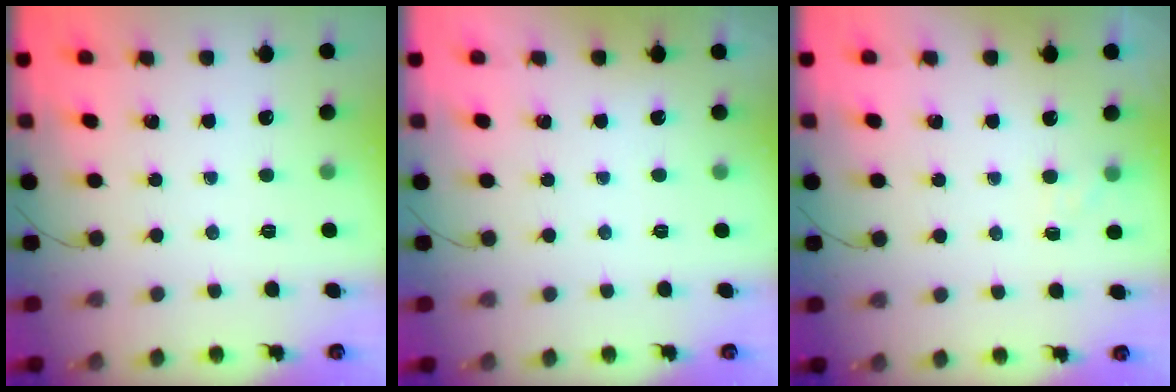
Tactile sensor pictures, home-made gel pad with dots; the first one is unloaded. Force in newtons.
{"total": 1.9, "press": 1.9, "slide": 0.3}
{"total": 3.8, "press": 3.5, "slide": 1.4}